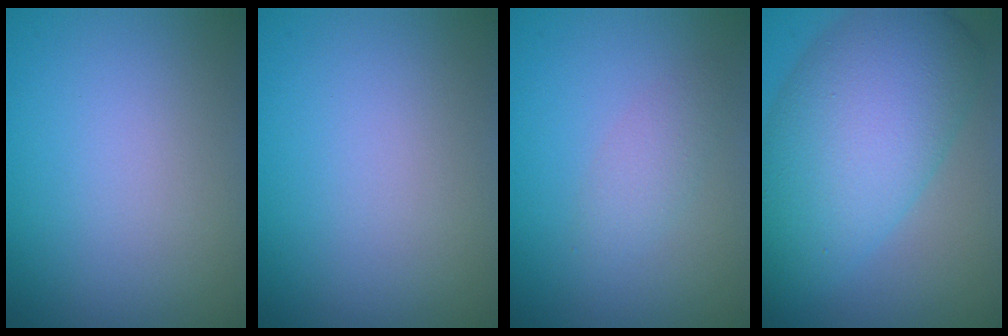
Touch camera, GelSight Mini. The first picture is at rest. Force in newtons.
{"total": 0.0}
{"total": 1.6, "press": 1.6, "slide": 0.1}
{"total": 11.1, "press": 11.1, "slide": 0.1}